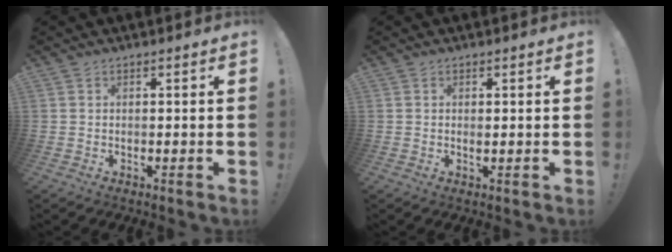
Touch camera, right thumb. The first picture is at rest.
{"total": 0.7, "force": [0.3, 0.3, 0.5], "torque": [-0.009, 0.000, 0.004]}